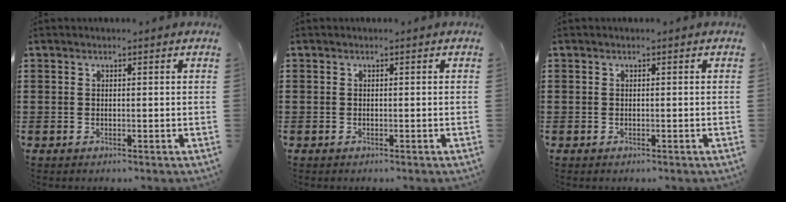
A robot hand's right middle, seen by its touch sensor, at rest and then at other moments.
{"total": 0.0}
{"total": 0.0}